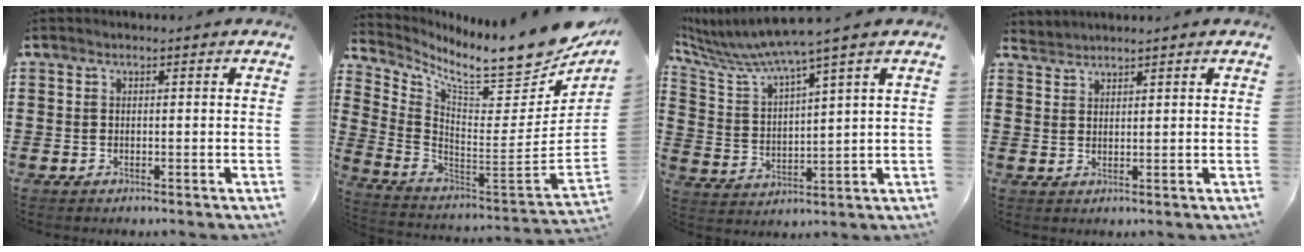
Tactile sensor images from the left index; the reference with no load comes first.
{"total": 11.1, "force": [9.5, 1.2, 5.7], "torque": [-0.106, -0.095, 0.154]}
{"total": 6.6, "force": [5.6, -0.5, 3.4], "torque": [-0.094, -0.039, 0.090]}
{"total": 1.8, "force": [1.8, -0.2, -0.4], "torque": [0.002, 0.003, 0.036]}